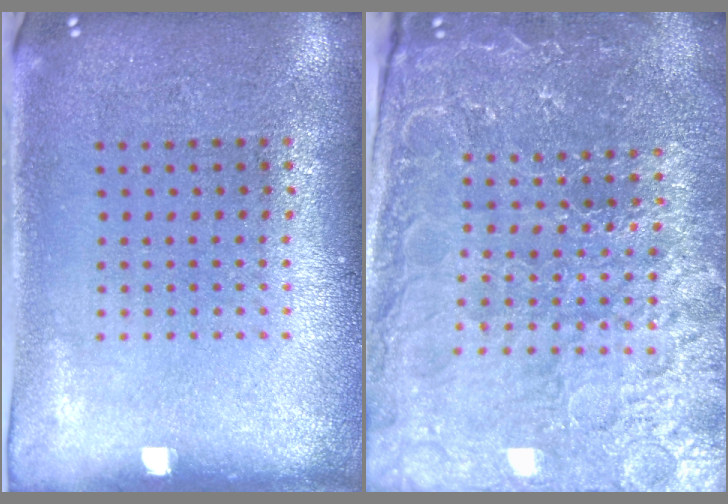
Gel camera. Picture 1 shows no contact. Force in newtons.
{"total": 4.9, "press": 4.5, "slide": 1.8}